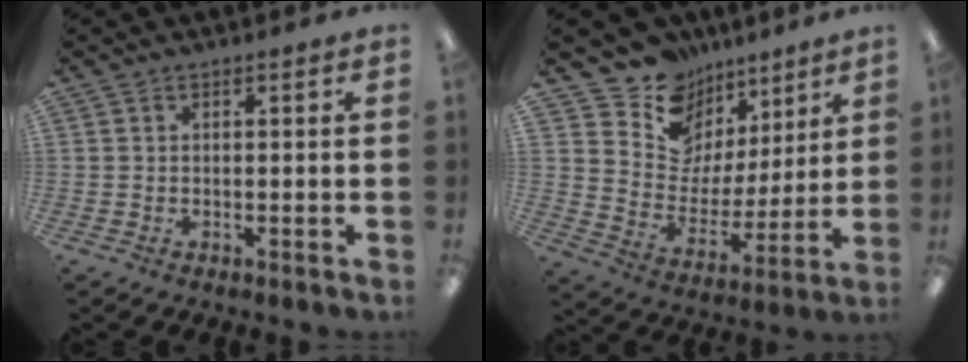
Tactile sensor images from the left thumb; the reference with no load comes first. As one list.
[{"total": 12.7, "force": [9.2, 8.6, 1.6], "torque": [-0.044, -0.086, 0.175]}]